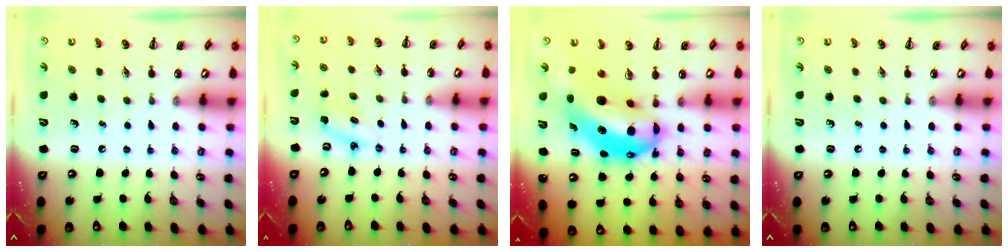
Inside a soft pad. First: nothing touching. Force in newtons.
{"total": 2.3, "press": 2.2, "slide": 0.7}
{"total": 14.5, "press": 14.1, "slide": 3.4}
{"total": 0.0}